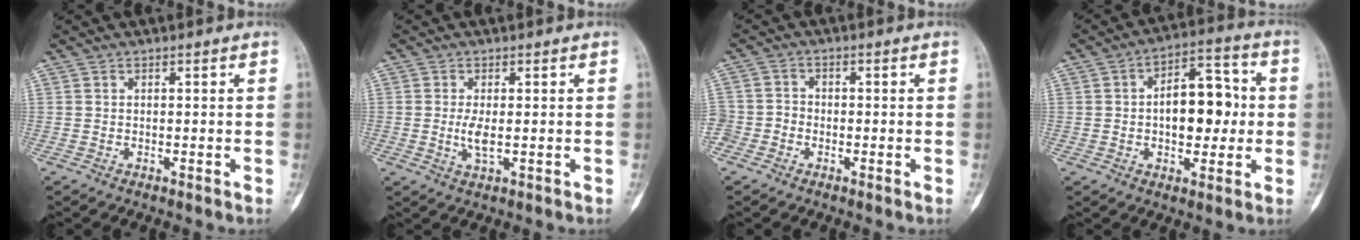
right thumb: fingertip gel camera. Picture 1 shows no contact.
{"total": 3.4, "force": [-0.4, 1.6, 2.9], "torque": [-0.058, -0.005, -0.008]}
{"total": 4.9, "force": [-2.2, 4.2, 1.2], "torque": [-0.012, 0.019, -0.048]}
{"total": 12.7, "force": [0.0, 7.6, 10.2], "torque": [-0.107, 0.028, -0.003]}